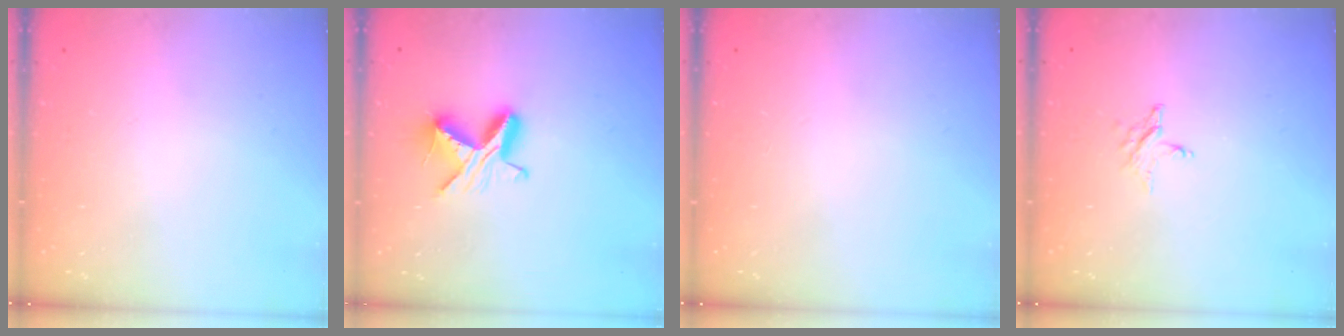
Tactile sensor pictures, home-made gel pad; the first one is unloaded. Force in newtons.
{"total": 9.9, "press": 9.9, "slide": 0.4}
{"total": 0.0}
{"total": 3.1, "press": 3.1, "slide": 0.3}